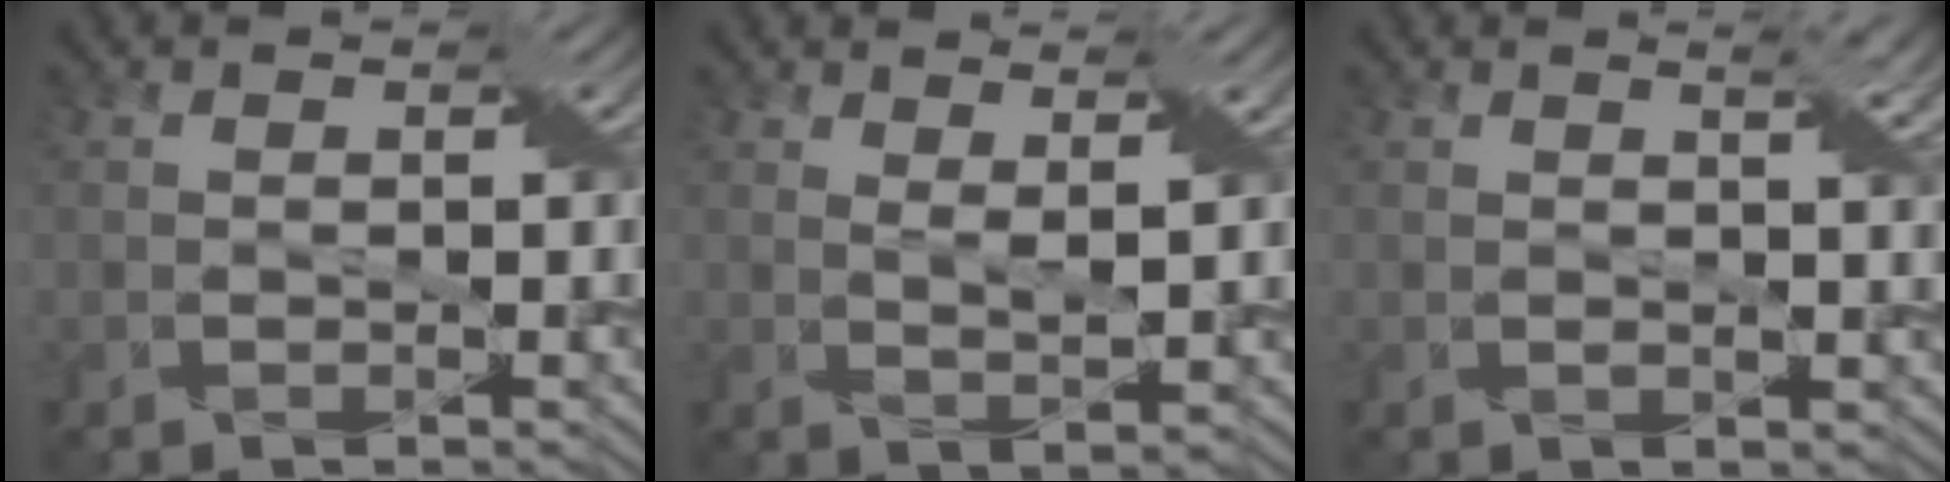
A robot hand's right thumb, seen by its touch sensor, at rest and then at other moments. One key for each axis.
{"total": 2.7, "fx": 1.7, "fy": 0.2, "fz": 2.1, "tx": -0.048, "ty": -0.004, "tz": 0.034}
{"total": 3.0, "fx": 1.5, "fy": 0.4, "fz": 2.5, "tx": -0.042, "ty": -0.002, "tz": 0.024}